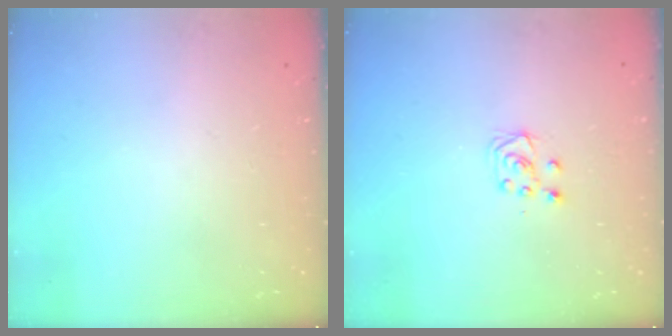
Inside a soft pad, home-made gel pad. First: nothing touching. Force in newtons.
{"total": 5.1, "press": 5.1, "slide": 0.4}